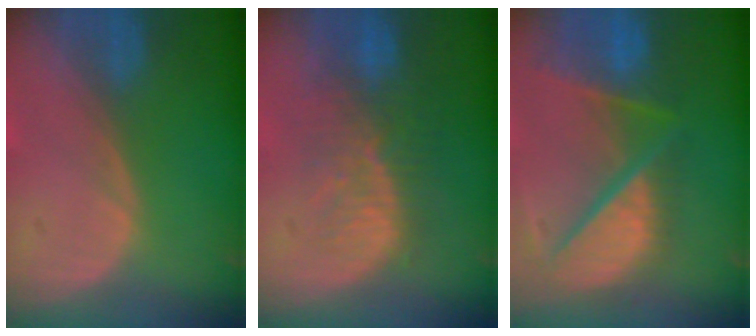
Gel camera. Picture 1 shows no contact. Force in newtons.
{"total": 10.0, "press": 8.5, "slide": 5.3}
{"total": 11.7, "press": 10.0, "slide": 6.1}